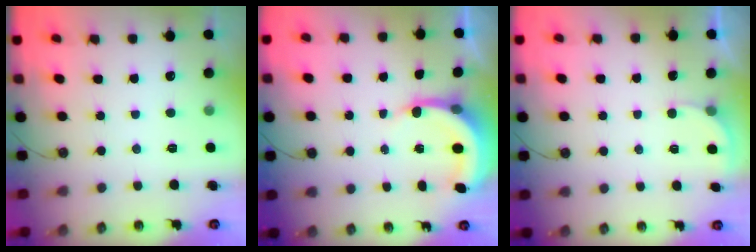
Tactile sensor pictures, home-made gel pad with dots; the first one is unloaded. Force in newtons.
{"total": 5.9, "press": 5.9, "slide": 0.8}
{"total": 2.7, "press": 2.7, "slide": 0.2}